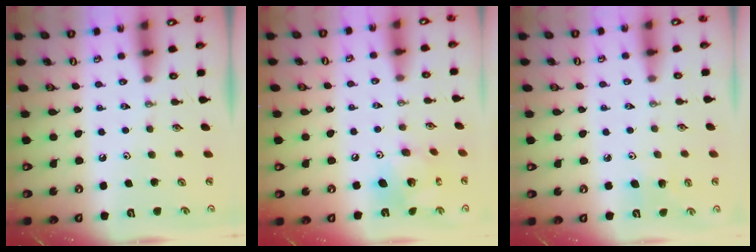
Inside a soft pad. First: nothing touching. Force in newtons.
{"total": 11.5, "press": 11.5, "slide": 0.7}
{"total": 4.7, "press": 4.6, "slide": 1.0}